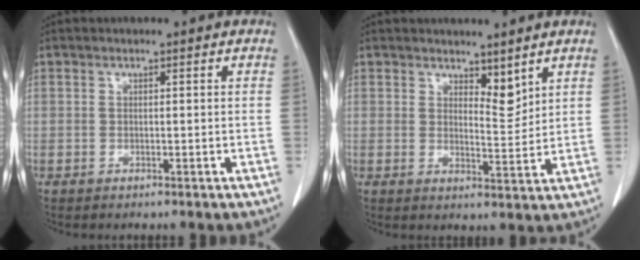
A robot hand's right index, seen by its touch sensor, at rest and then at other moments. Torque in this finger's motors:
{"motor_torque": [-0.03, 0.14, 0.02, 0.00]}